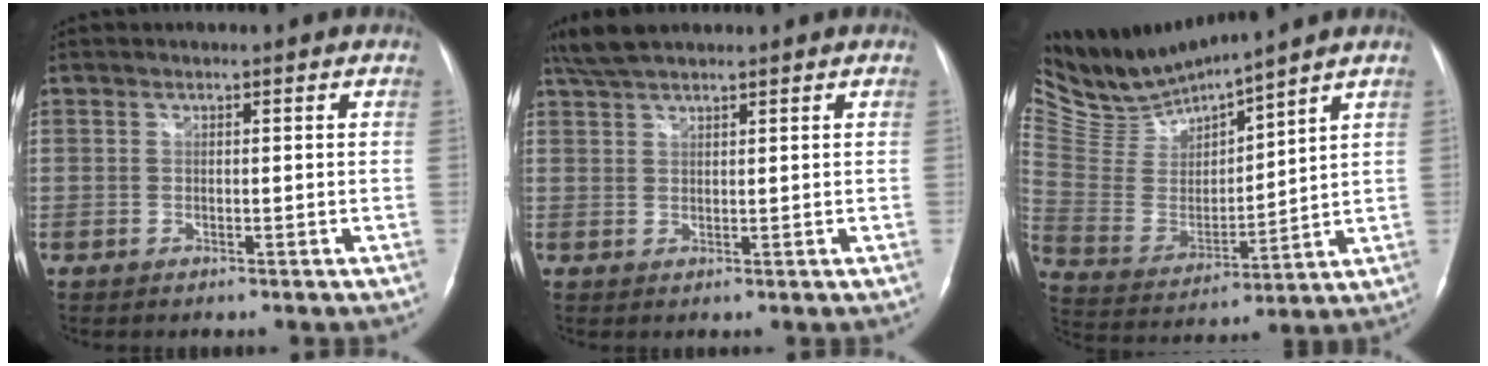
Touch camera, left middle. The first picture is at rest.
{"total": 4.4, "force": [3.8, 0.9, 2.1], "torque": [-0.051, 0.017, 0.075]}
{"total": 10.7, "force": [10.6, -0.4, 1.2], "torque": [-0.053, -0.006, 0.235]}